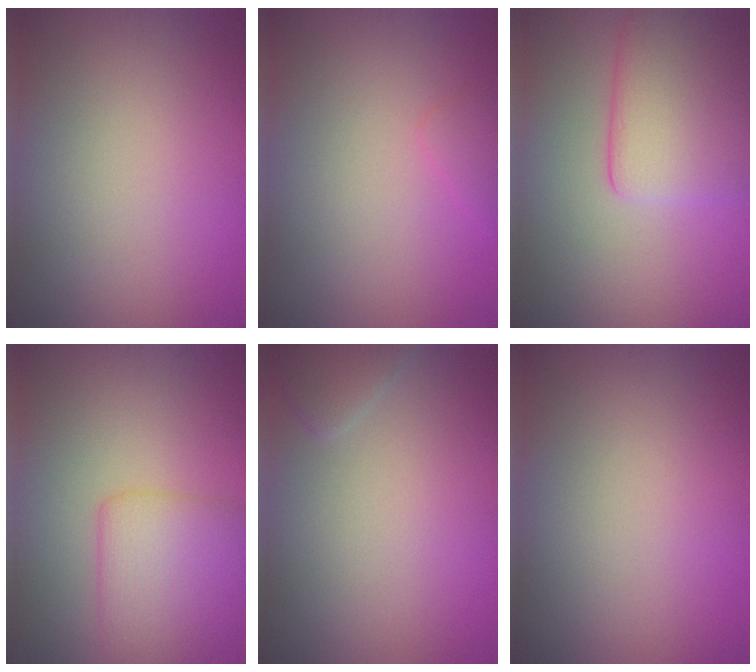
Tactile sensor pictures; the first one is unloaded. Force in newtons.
{"total": 1.0, "press": 1.0, "slide": 0.1}
{"total": 6.7, "press": 6.7, "slide": 0.3}
{"total": 4.5, "press": 4.5, "slide": 0.1}
{"total": 1.7, "press": 1.7, "slide": 0.1}
{"total": 0.0}